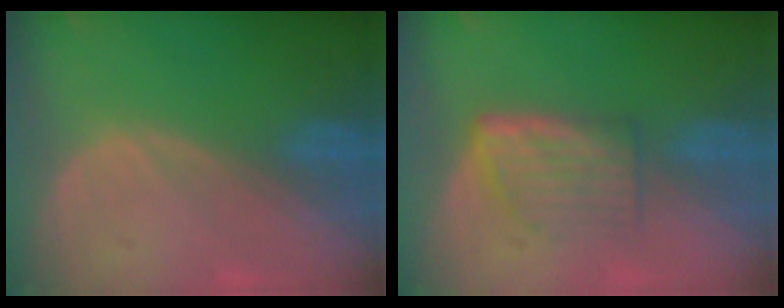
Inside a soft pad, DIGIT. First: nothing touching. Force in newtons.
{"total": 6.1, "press": 5.4, "slide": 2.7}